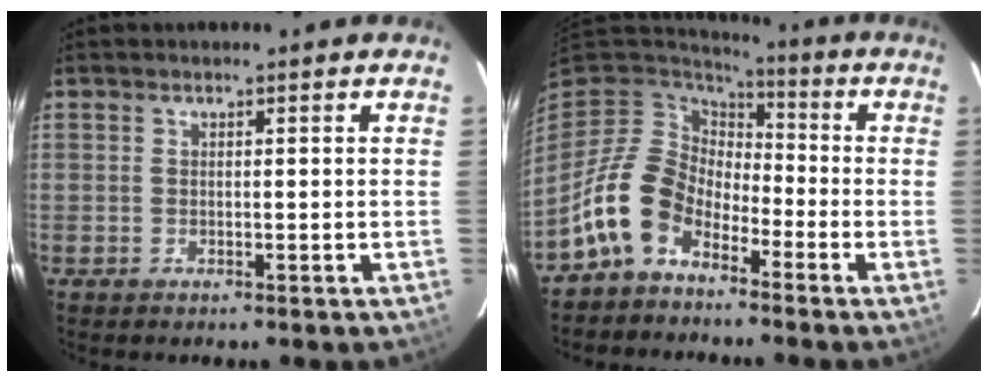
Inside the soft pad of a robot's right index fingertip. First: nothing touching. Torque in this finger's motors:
{"motor_torque": [0.85, -0.85, 0.40, 0.08]}